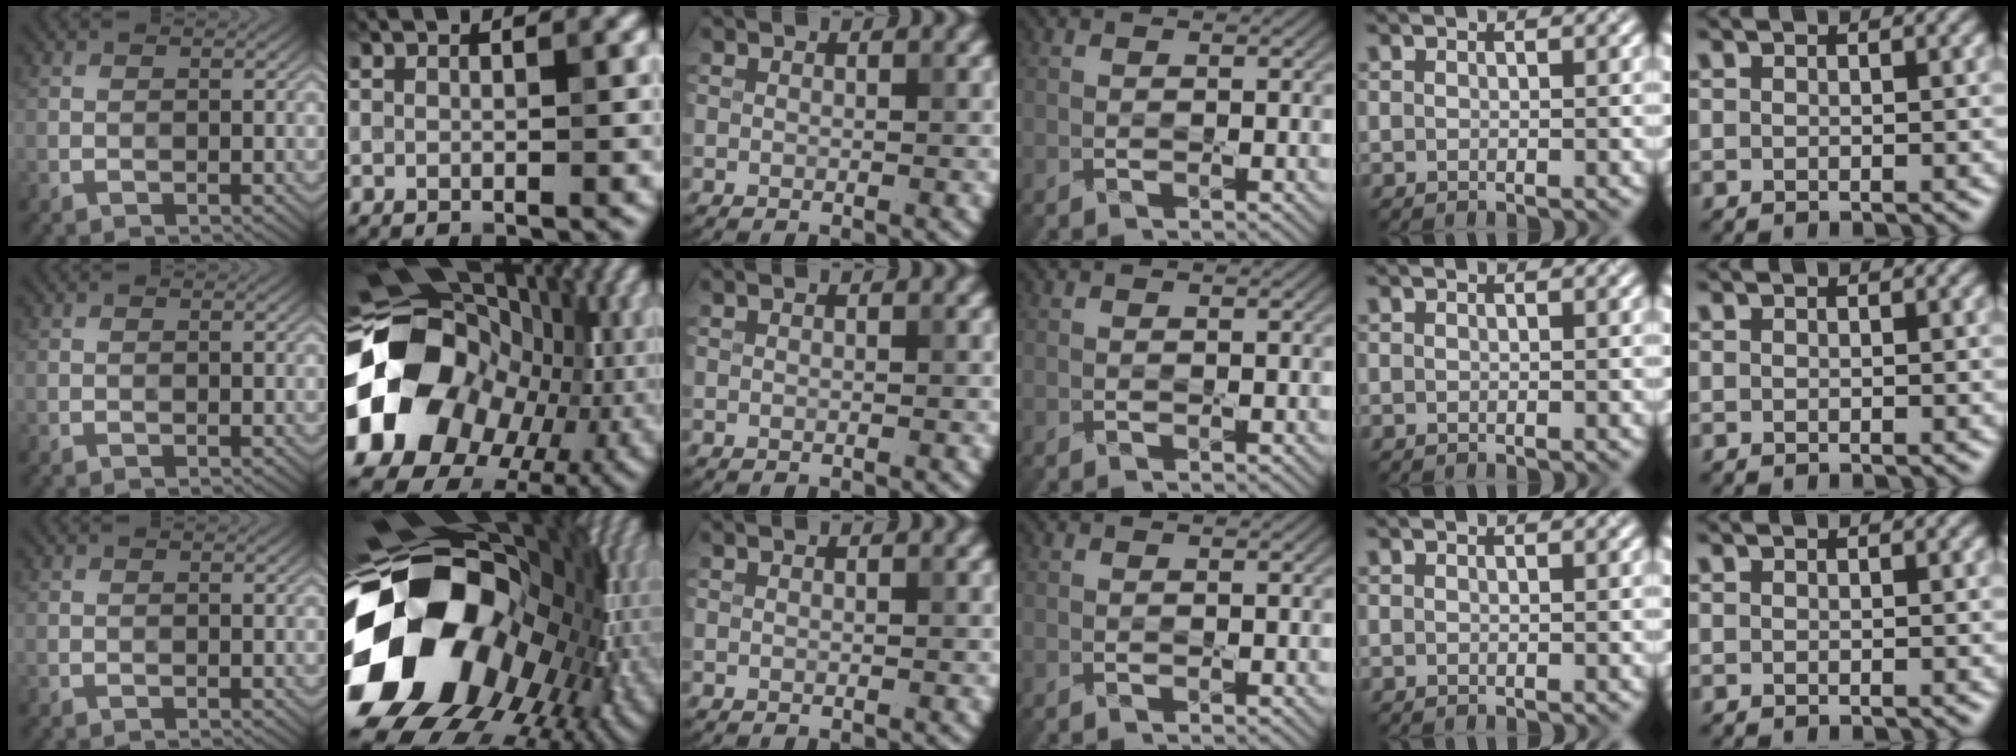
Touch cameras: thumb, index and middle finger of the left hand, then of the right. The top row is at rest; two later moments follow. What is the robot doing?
{"motion": "press", "object": "camera"}